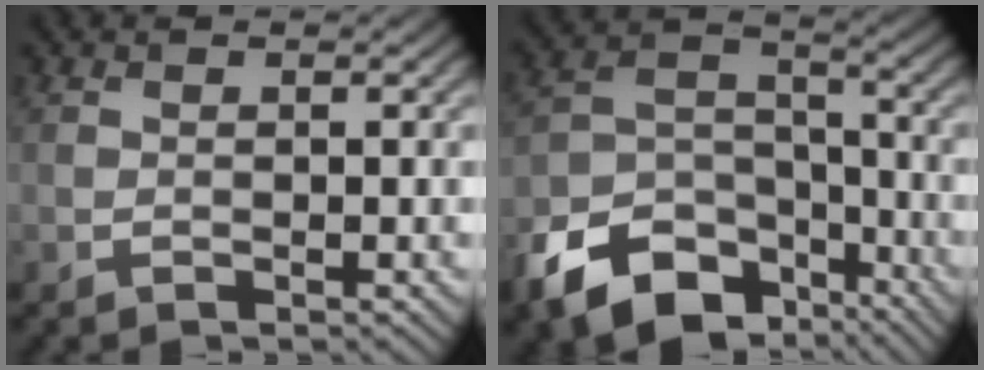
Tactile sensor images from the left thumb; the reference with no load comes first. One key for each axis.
{"total": 13.0, "fx": -8.2, "fy": 7.7, "fz": 6.6, "tx": -0.147, "ty": -0.028, "tz": -0.152}